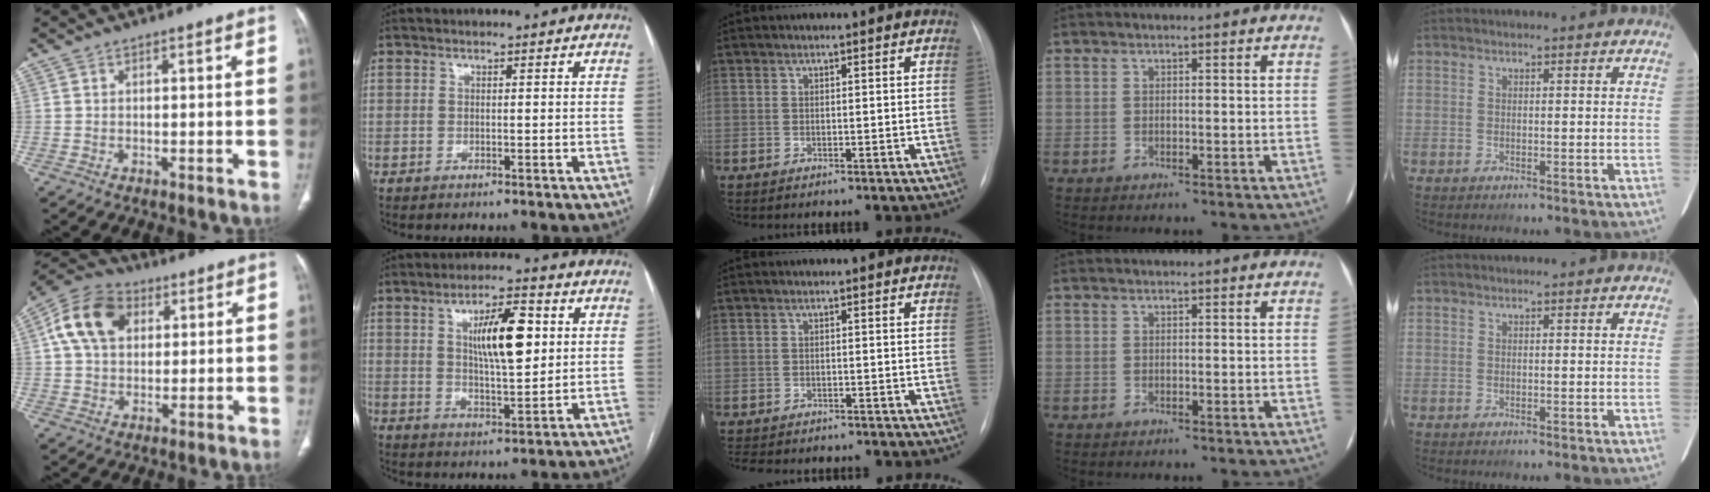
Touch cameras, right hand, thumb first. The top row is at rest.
{"thumb": {"total": 12.7, "force": [3.7, 9.1, 8.0], "torque": [-0.134, 0.014, 0.056]}, "index": {"total": 10.1, "force": [2.6, 2.6, 9.4], "torque": [-0.159, 0.006, 0.045]}, "middle": {"total": 8.8, "force": [-7.6, 3.0, 3.3], "torque": [-0.062, -0.003, -0.094]}}